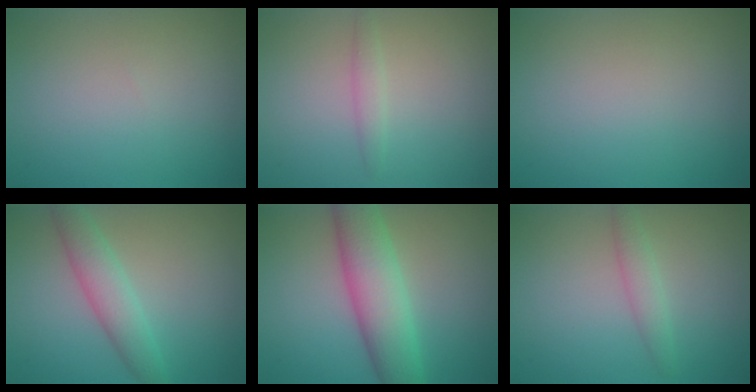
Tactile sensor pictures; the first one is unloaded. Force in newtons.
{"total": 1.2, "press": 1.2, "slide": 0.1}
{"total": 0.0}
{"total": 3.5, "press": 3.5, "slide": 0.1}
{"total": 6.5, "press": 6.5, "slide": 0.5}
{"total": 1.7, "press": 1.7, "slide": 0.0}